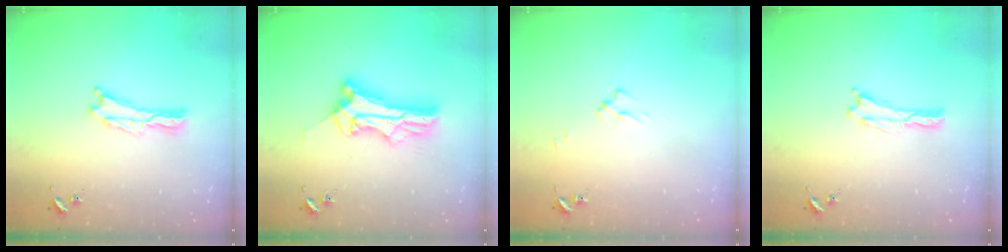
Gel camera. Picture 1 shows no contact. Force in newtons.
{"total": 10.9, "press": 10.9, "slide": 0.8}
{"total": 2.5, "press": 2.5, "slide": 0.4}
{"total": 0.0}